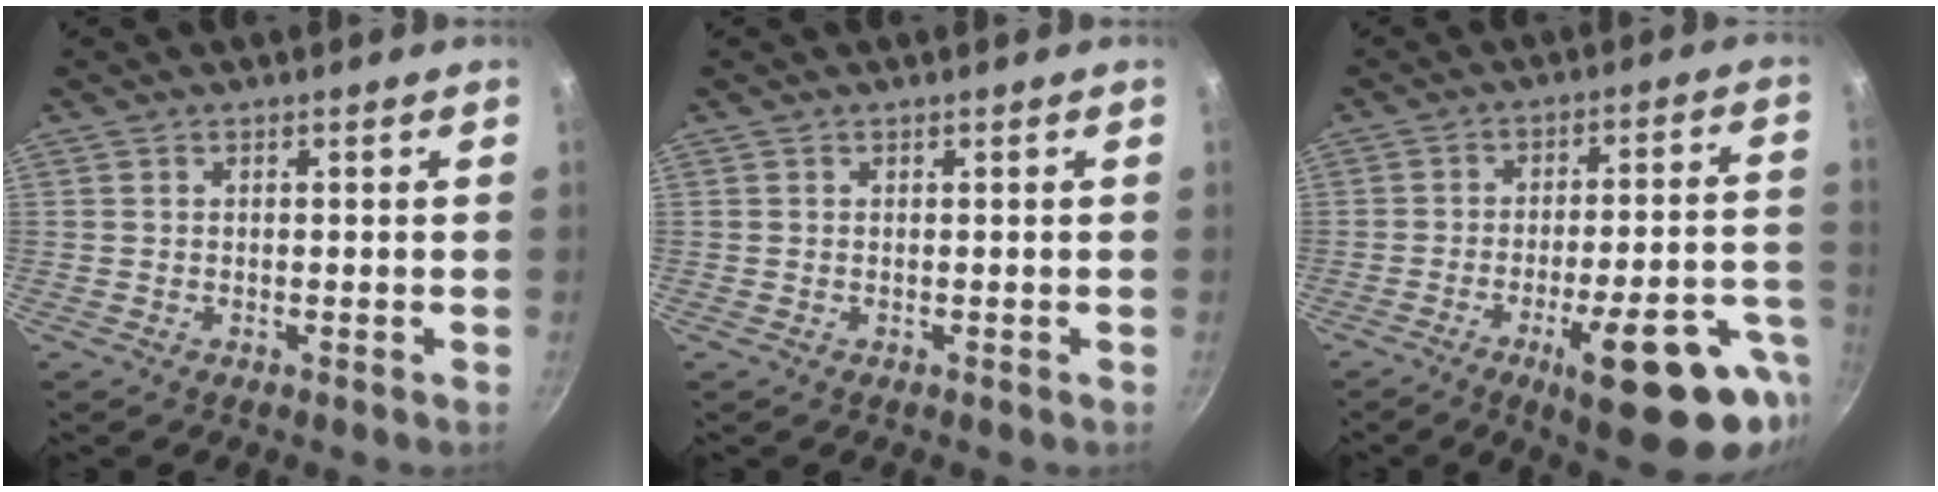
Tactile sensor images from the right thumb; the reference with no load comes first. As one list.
[{"total": 0.0}, {"total": 20.0, "force": [-9.5, 4.8, 16.9], "torque": [-0.180, 0.052, -0.126]}]